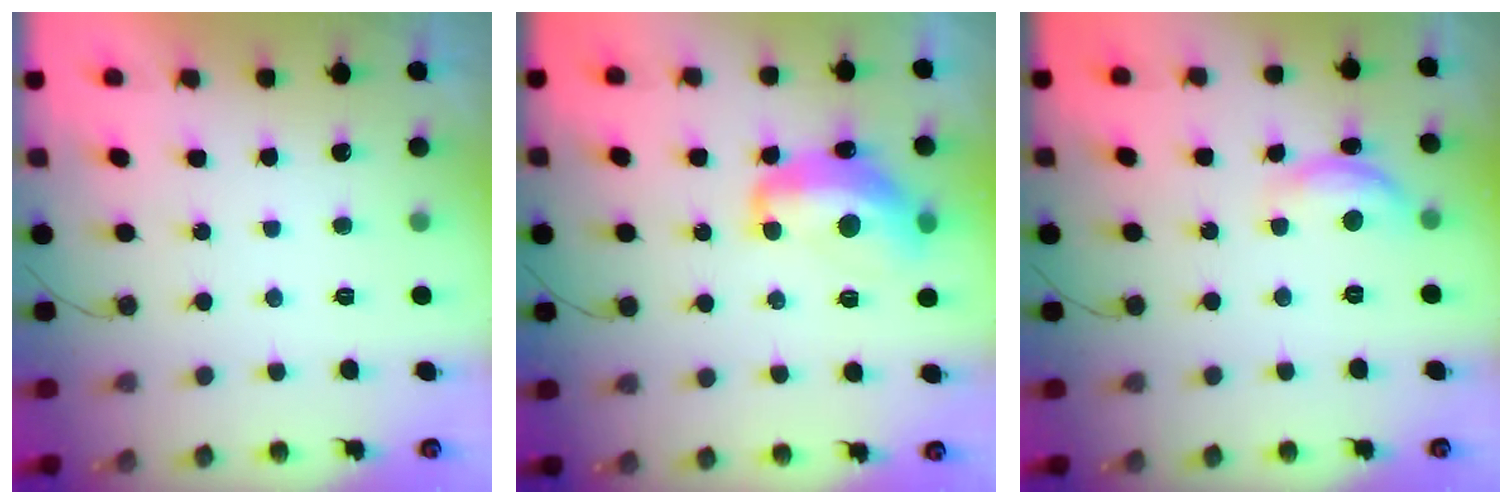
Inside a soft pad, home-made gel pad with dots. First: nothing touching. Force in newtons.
{"total": 13.7, "press": 13.7, "slide": 0.8}
{"total": 9.6, "press": 9.6, "slide": 0.5}